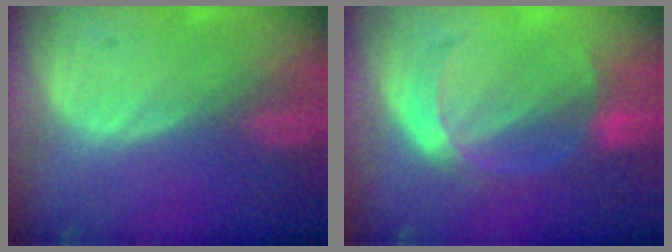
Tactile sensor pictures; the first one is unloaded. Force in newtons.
{"total": 5.8, "press": 5.3, "slide": 2.3}